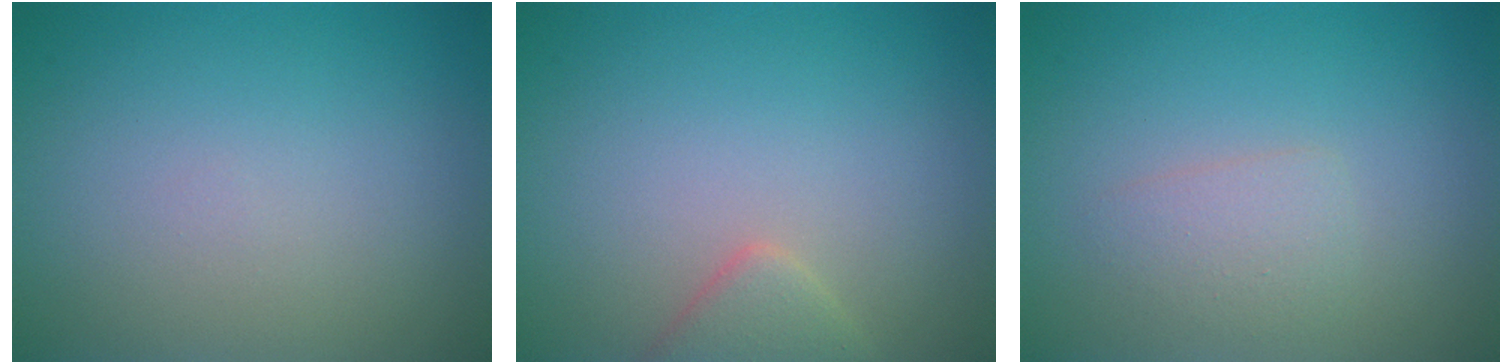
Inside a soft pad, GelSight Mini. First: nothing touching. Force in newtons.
{"total": 2.1, "press": 2.1, "slide": 0.2}
{"total": 1.6, "press": 1.6, "slide": 0.0}